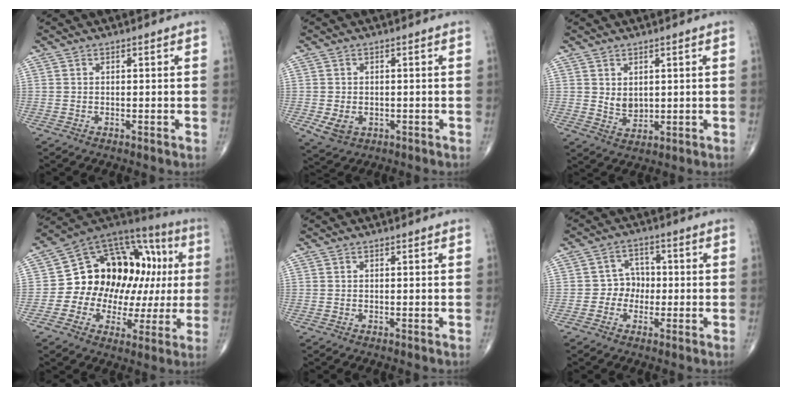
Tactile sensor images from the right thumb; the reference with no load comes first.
{"total": 4.1, "force": [-1.0, 3.2, 2.4], "torque": [-0.035, -0.001, -0.006]}
{"total": 3.3, "force": [1.0, 2.3, 2.1], "torque": [-0.024, -0.014, 0.028]}
{"total": 23.2, "force": [1.6, 16.1, 16.7], "torque": [-0.191, 0.056, 0.029]}
{"total": 0.0}
{"total": 4.8, "force": [-0.9, 4.3, 2.0], "torque": [0.006, 0.016, -0.028]}